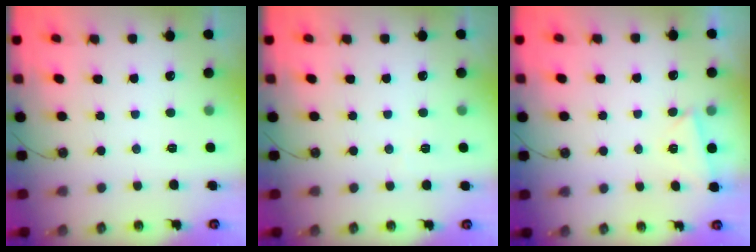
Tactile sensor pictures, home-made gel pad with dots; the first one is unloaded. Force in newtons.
{"total": 2.7, "press": 2.5, "slide": 1.1}
{"total": 2.4, "press": 2.3, "slide": 0.6}